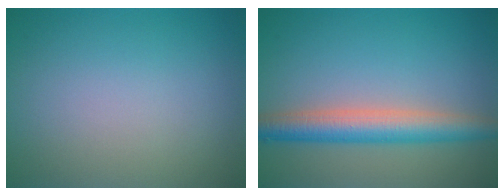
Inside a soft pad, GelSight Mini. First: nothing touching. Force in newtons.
{"total": 5.0, "press": 5.0, "slide": 0.1}